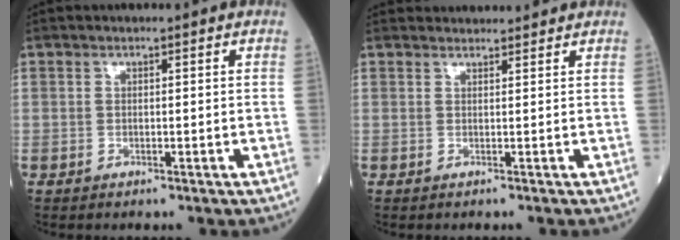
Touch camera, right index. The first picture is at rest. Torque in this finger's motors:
{"motor_torque": [0.09, 0.04, -0.20, -0.05]}